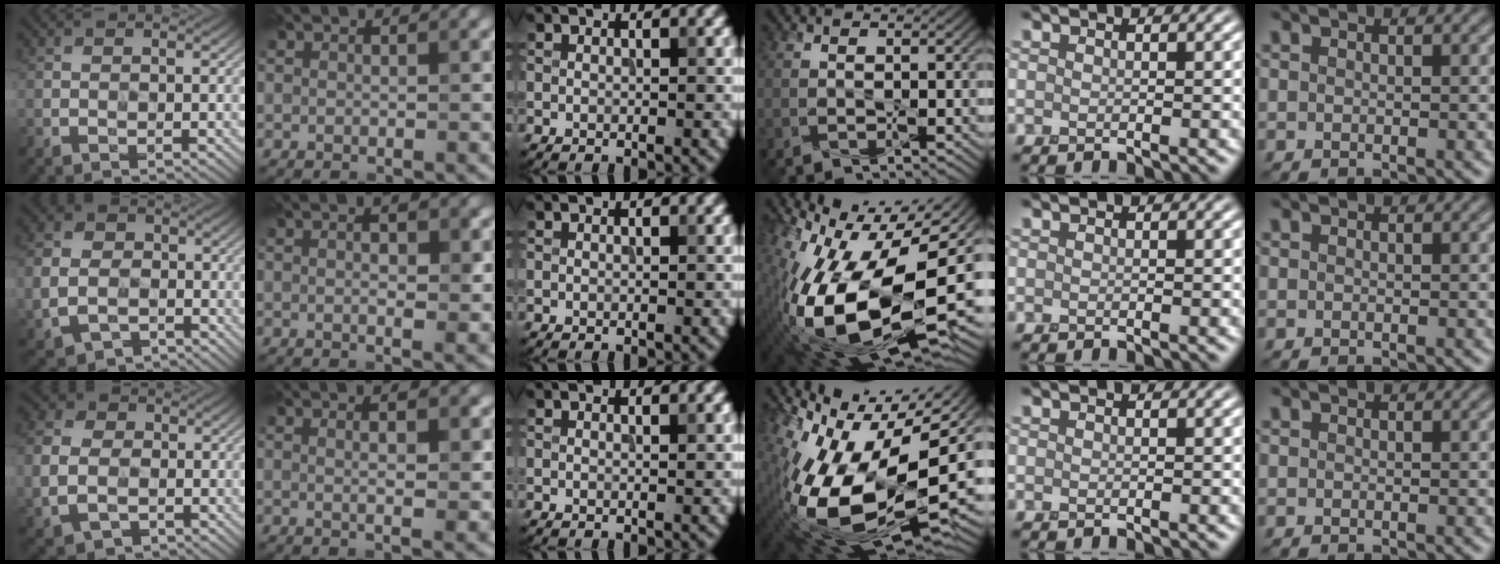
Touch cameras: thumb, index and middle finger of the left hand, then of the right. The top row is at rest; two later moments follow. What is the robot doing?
{"motion": "wipe", "object": "whiteboard"}